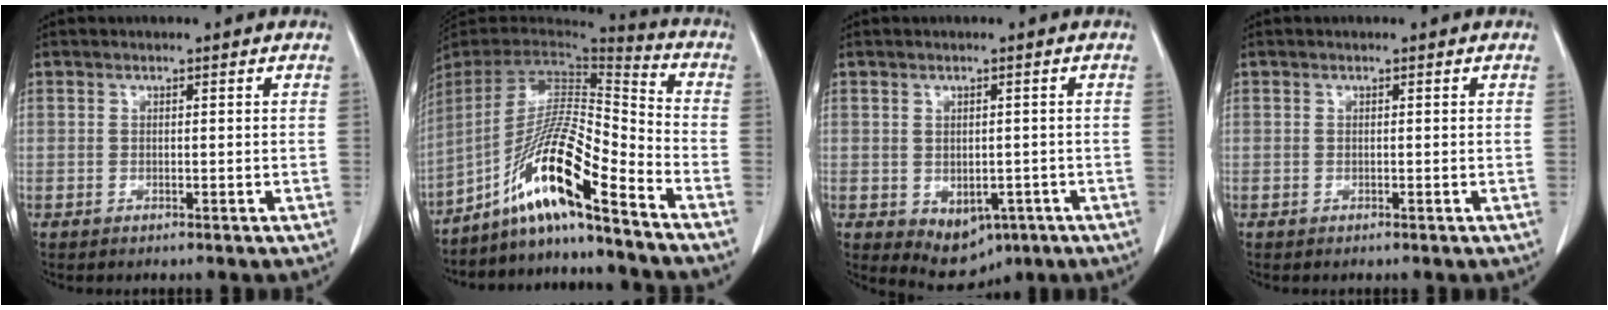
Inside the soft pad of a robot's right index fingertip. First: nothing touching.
{"total": 15.2, "force": [-10.5, -0.3, 11.0], "torque": [-0.198, 0.004, -0.193]}
{"total": 6.3, "force": [-2.6, 4.2, 3.8], "torque": [-0.046, -0.004, -0.026]}
{"total": 0.0}